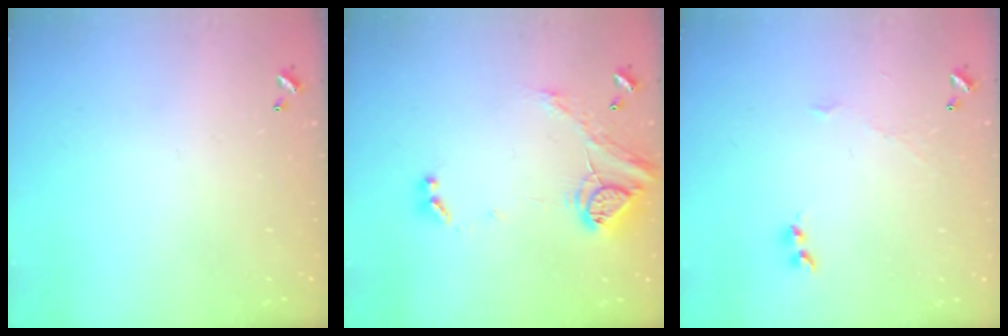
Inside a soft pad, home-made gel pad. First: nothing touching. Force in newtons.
{"total": 16.8, "press": 16.8, "slide": 0.8}
{"total": 1.9, "press": 1.9, "slide": 0.3}